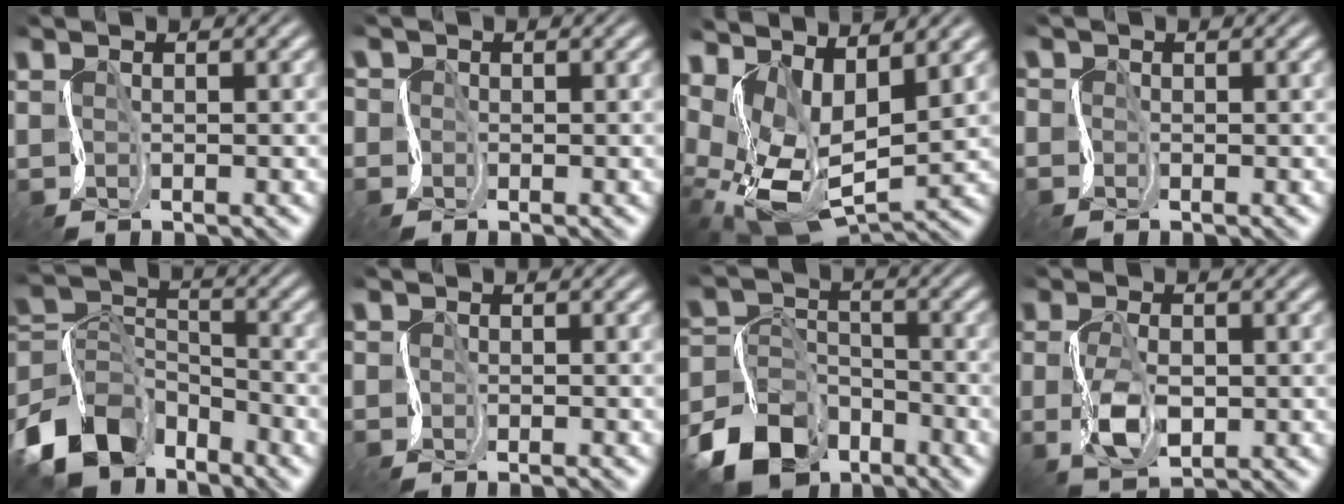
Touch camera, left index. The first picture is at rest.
{"total": 2.1, "force": [0.1, 2.0, 0.5], "torque": [0.000, 0.009, -0.027]}
{"total": 12.5, "force": [2.6, 7.0, 10.1], "torque": [-0.180, -0.012, 0.069]}
{"total": 1.5, "force": [-0.1, 1.5, 0.2], "torque": [0.007, 0.005, -0.020]}
{"total": 10.7, "force": [-7.0, 6.3, 5.1], "torque": [-0.103, 0.006, -0.157]}
{"total": 1.2, "force": [-0.9, 0.8, -0.3], "torque": [0.021, -0.005, -0.026]}
{"total": 8.6, "force": [-6.0, 5.1, 3.4], "torque": [-0.060, -0.003, -0.127]}
{"total": 3.9, "force": [-0.5, 2.1, 3.3], "torque": [-0.076, -0.005, -0.010]}